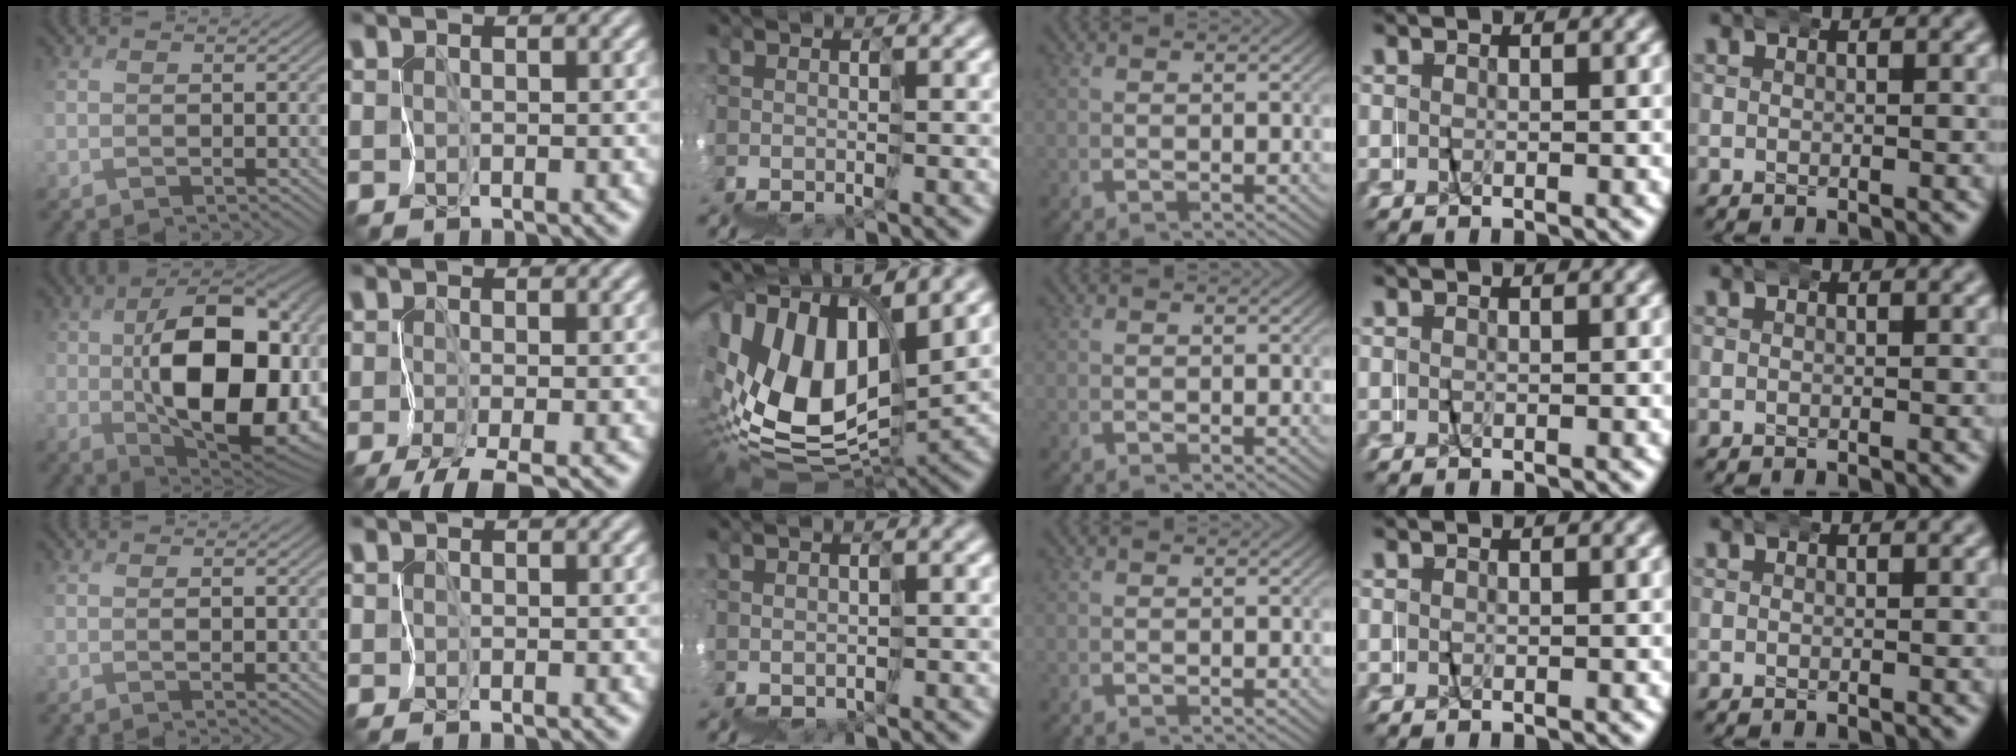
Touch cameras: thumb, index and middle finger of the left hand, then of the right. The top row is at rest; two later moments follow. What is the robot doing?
{"motion": "wrap", "object": "napkin"}